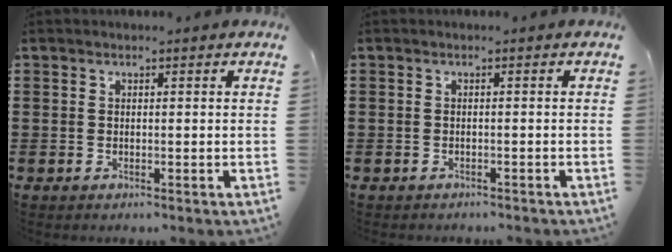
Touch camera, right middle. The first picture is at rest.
{"total": 0.6, "force": [-0.6, 0.0, 0.0], "torque": [-0.002, -0.002, -0.012]}